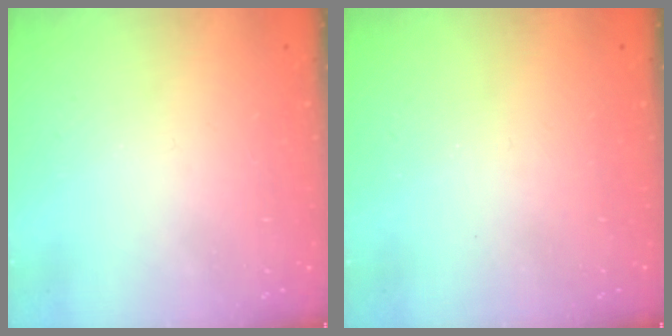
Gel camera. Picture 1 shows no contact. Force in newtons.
{"total": 0.0}